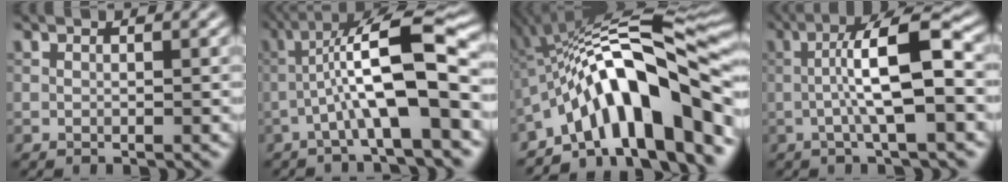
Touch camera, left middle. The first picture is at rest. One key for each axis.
{"total": 8.7, "fx": -2.2, "fy": 1.4, "fz": 8.3, "tx": -0.134, "ty": 0.027, "tz": -0.042}
{"total": 14.3, "fx": -5.2, "fy": 4.2, "fz": 12.6, "tx": -0.173, "ty": 0.029, "tz": -0.086}
{"total": 7.1, "fx": -0.9, "fy": 1.1, "fz": 6.9, "tx": -0.116, "ty": 0.022, "tz": -0.020}